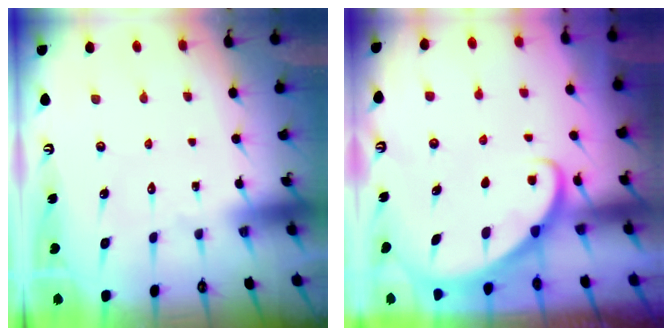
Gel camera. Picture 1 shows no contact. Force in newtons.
{"total": 3.6, "press": 3.6, "slide": 0.1}